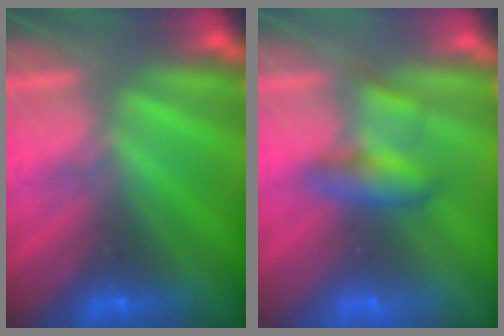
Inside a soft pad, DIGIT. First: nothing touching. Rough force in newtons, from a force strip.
{"total": 2.2}